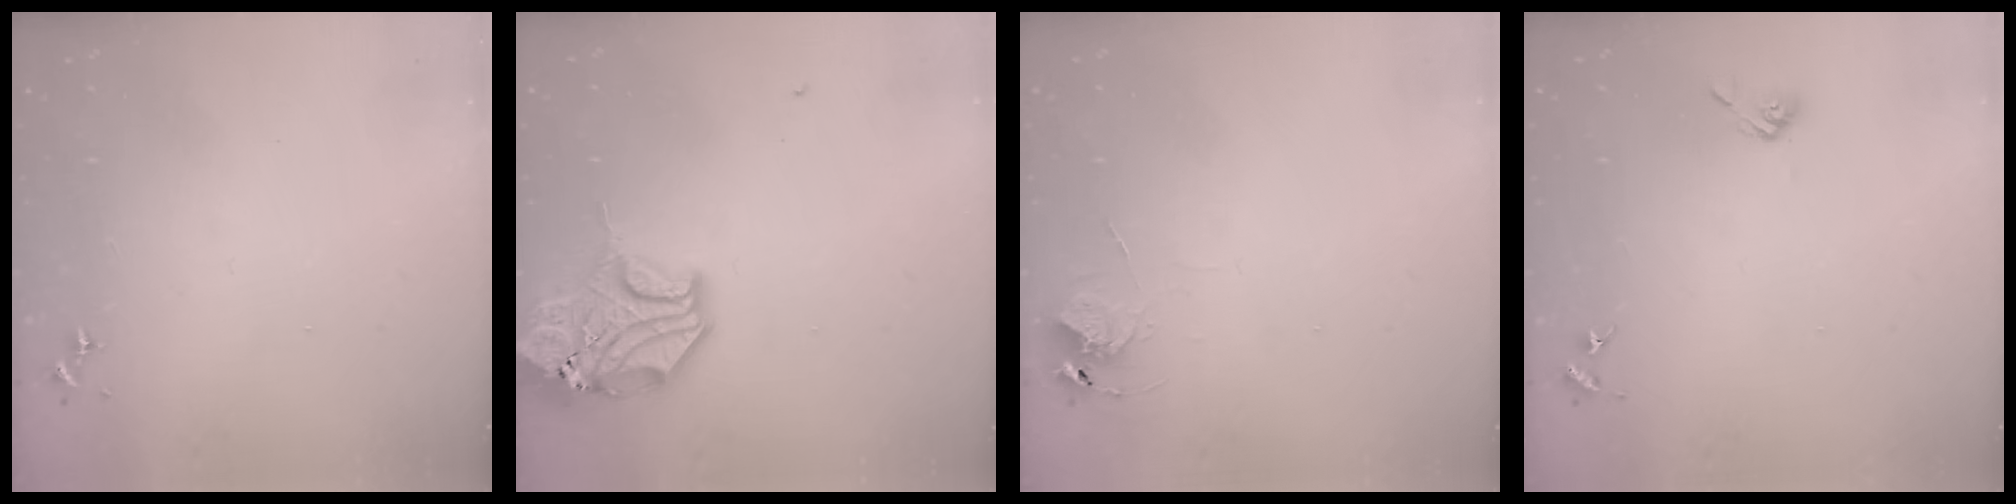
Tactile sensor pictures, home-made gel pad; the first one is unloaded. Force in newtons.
{"total": 14.3, "press": 14.1, "slide": 2.1}
{"total": 5.7, "press": 5.7, "slide": 0.3}
{"total": 5.2, "press": 4.8, "slide": 2.1}